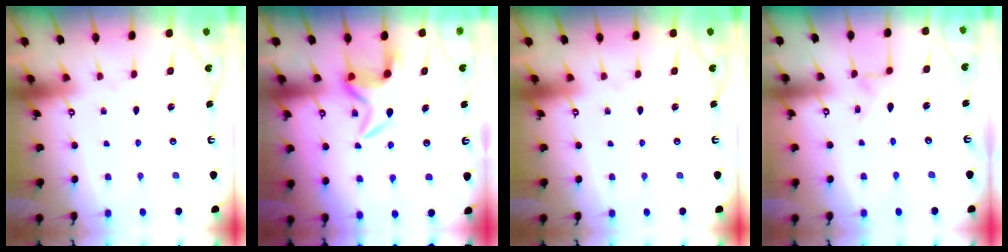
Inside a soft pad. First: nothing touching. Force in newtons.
{"total": 6.4, "press": 6.4, "slide": 0.9}
{"total": 0.0}
{"total": 1.6, "press": 1.6, "slide": 0.3}